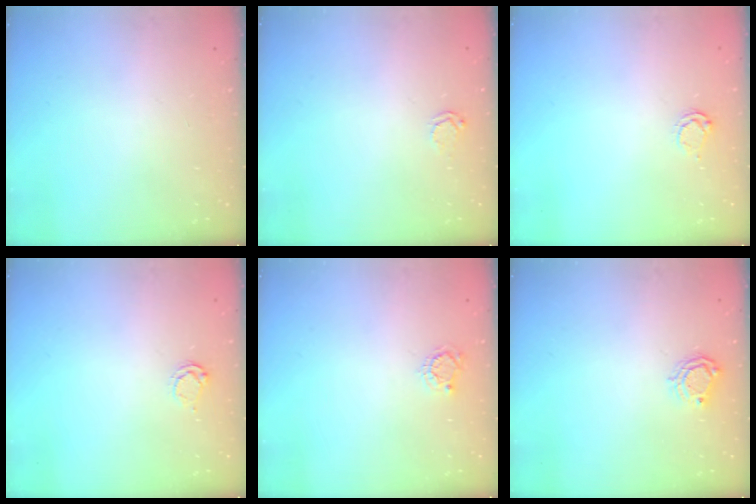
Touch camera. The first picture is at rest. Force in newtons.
{"total": 2.9, "press": 2.9, "slide": 0.3}
{"total": 3.4, "press": 3.4, "slide": 0.4}
{"total": 3.4, "press": 3.4, "slide": 0.4}
{"total": 3.8, "press": 3.8, "slide": 0.4}
{"total": 4.9, "press": 4.9, "slide": 0.5}